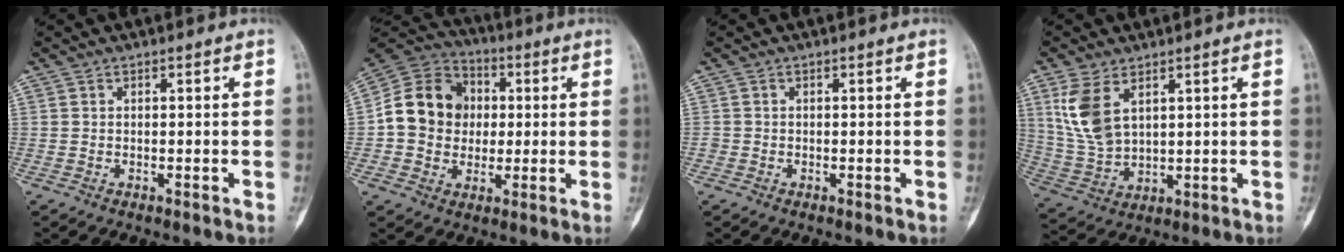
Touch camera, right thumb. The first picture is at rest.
{"total": 14.6, "force": [0.5, 12.8, 7.1], "torque": [-0.102, 0.024, 0.002]}
{"total": 0.6, "force": [-0.2, 0.6, 0.1], "torque": [0.000, 0.004, -0.005]}
{"total": 9.8, "force": [4.2, 5.4, 7.0], "torque": [-0.145, -0.013, 0.099]}